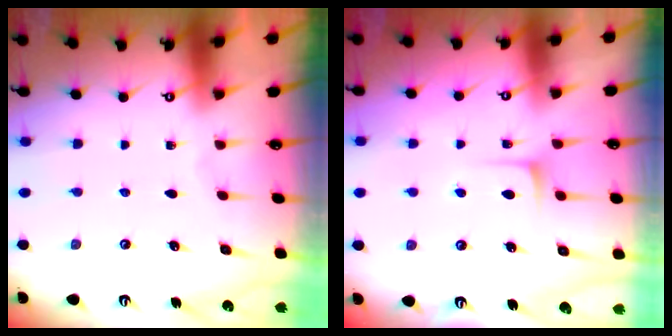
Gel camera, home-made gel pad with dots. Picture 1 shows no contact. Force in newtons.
{"total": 5.3, "press": 5.2, "slide": 0.8}